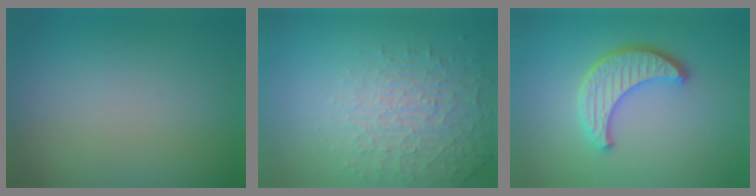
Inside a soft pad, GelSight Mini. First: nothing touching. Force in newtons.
{"total": 4.5, "press": 3.3, "slide": 3.1}
{"total": 4.5, "press": 3.8, "slide": 2.4}